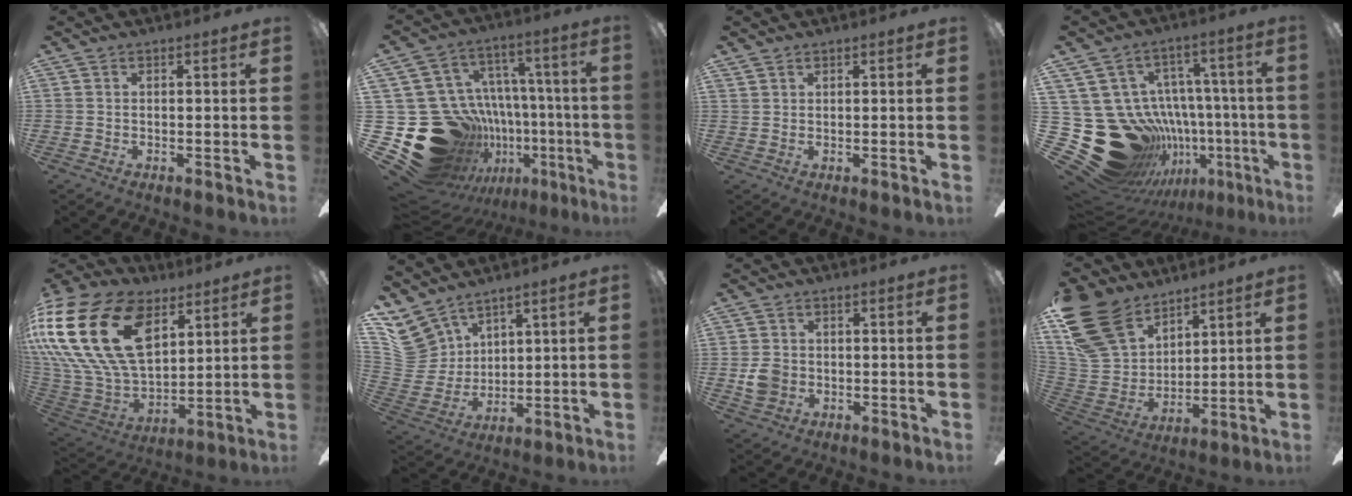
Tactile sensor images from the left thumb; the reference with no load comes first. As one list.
[{"total": 27.6, "force": [-7.5, 22.7, 13.7], "torque": [-0.269, 0.004, -0.036]}, {"total": 1.3, "force": [1.1, 0.6, 0.1], "torque": [-0.002, 0.000, 0.022]}, {"total": 26.7, "force": [-6.8, 22.1, 13.4], "torque": [-0.251, 0.004, -0.029]}, {"total": 31.9, "force": [11.3, 20.5, 21.7], "torque": [-0.474, -0.048, 0.219]}, {"total": 12.6, "force": [9.2, 8.2, 2.7], "torque": [-0.095, -0.050, 0.188]}, {"total": 5.0, "force": [-0.6, 4.5, 2.0], "torque": [-0.020, 0.008, -0.010]}, {"total": 21.4, "force": [13.7, 13.0, 10.1], "torque": [-0.250, -0.064, 0.262]}]